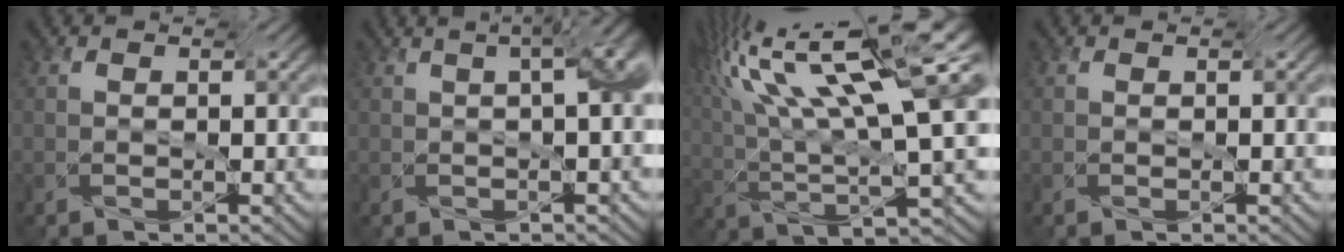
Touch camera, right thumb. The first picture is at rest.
{"total": 8.4, "force": [1.7, 3.1, 7.7], "torque": [-0.063, 0.050, 0.010]}
{"total": 15.6, "force": [6.8, 4.9, 13.2], "torque": [-0.252, 0.028, 0.125]}
{"total": 0.0}